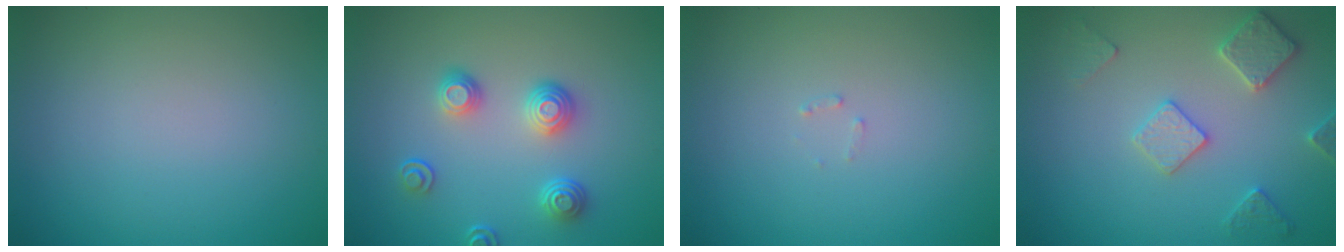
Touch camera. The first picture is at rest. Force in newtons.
{"total": 3.4, "press": 2.8, "slide": 1.9}
{"total": 0.6, "press": 0.6, "slide": 0.1}
{"total": 2.9, "press": 2.8, "slide": 0.5}